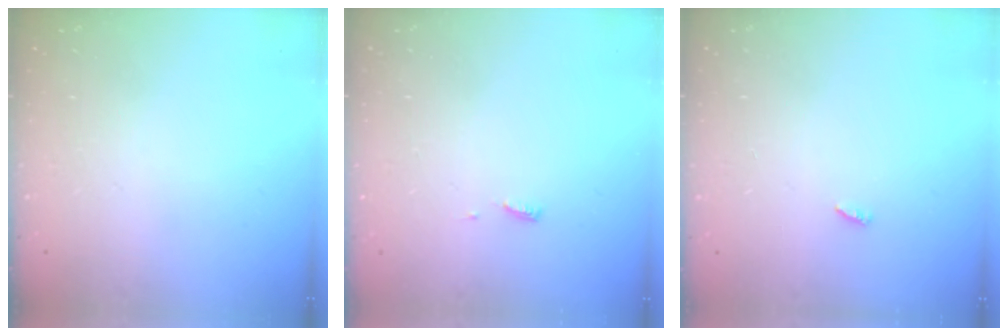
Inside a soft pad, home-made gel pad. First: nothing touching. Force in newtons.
{"total": 3.9, "press": 3.9, "slide": 0.5}
{"total": 2.3, "press": 2.3, "slide": 0.2}